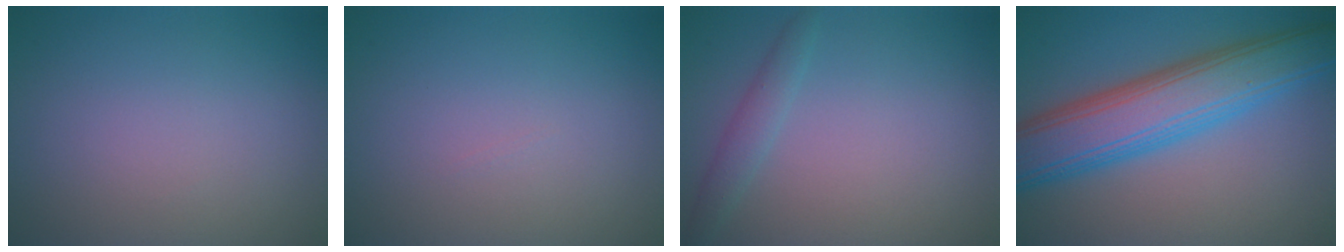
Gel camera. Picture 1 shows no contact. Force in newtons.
{"total": 0.0}
{"total": 1.6, "press": 1.6, "slide": 0.0}
{"total": 8.9, "press": 8.9, "slide": 0.0}